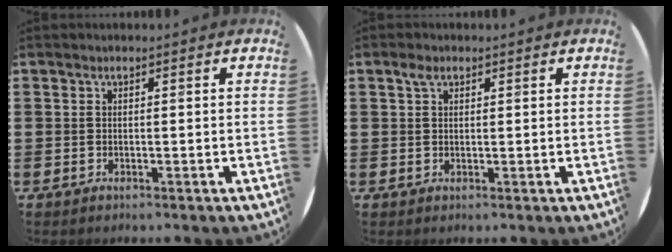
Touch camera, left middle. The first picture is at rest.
{"total": 1.5, "force": [0.9, 0.9, 0.8], "torque": [-0.010, 0.003, 0.015]}